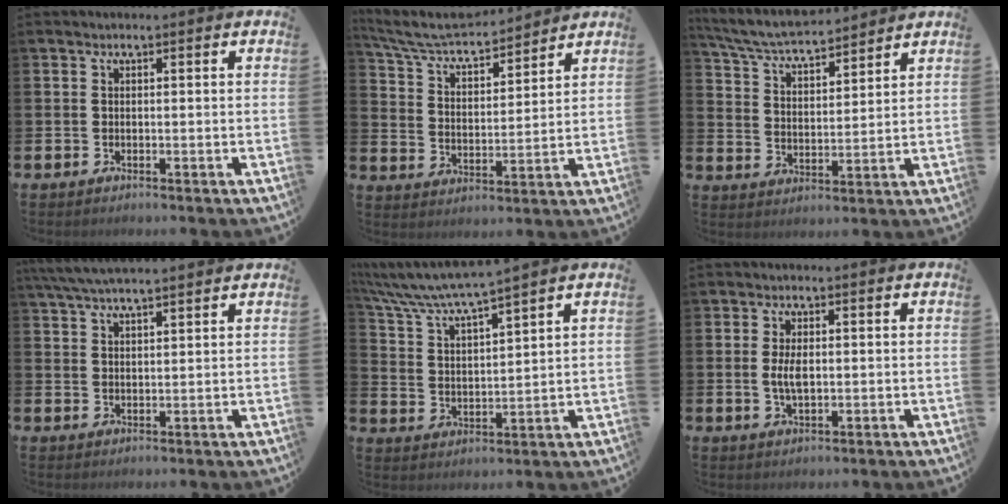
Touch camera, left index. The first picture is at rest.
{"total": 7.1, "force": [6.7, 1.1, 2.1], "torque": [-0.075, -0.048, 0.116]}
{"total": 6.0, "force": [5.8, 0.6, 1.6], "torque": [-0.060, -0.034, 0.100]}
{"total": 5.0, "force": [4.6, 0.3, 1.8], "torque": [-0.055, -0.011, 0.086]}
{"total": 5.9, "force": [5.5, 0.0, 2.1], "torque": [-0.071, -0.037, 0.092]}
{"total": 3.3, "force": [0.1, 1.6, 2.9], "torque": [-0.050, 0.002, -0.001]}